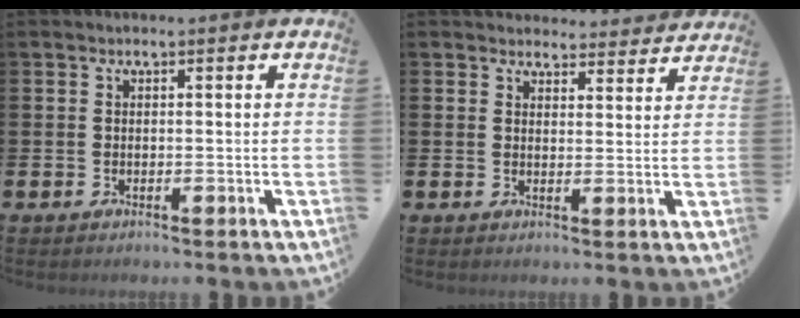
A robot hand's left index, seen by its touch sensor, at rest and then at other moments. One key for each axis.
{"total": 3.7, "fx": 3.5, "fy": 1.0, "fz": -0.2, "tx": 0.007, "ty": -0.023, "tz": 0.062}